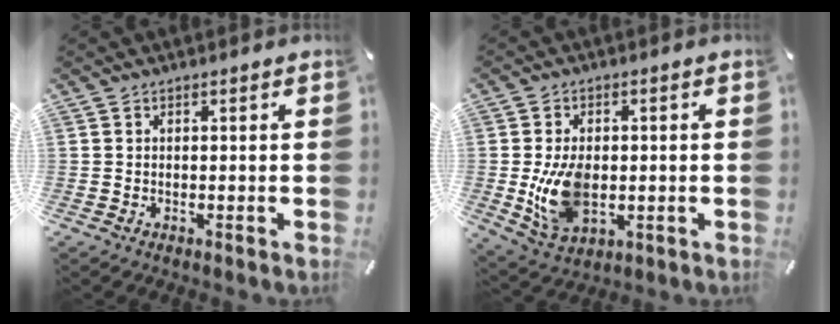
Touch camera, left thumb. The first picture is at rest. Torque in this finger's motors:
{"motor_torque": [1.60, 2.53, 0.50, -0.16, 0.14]}